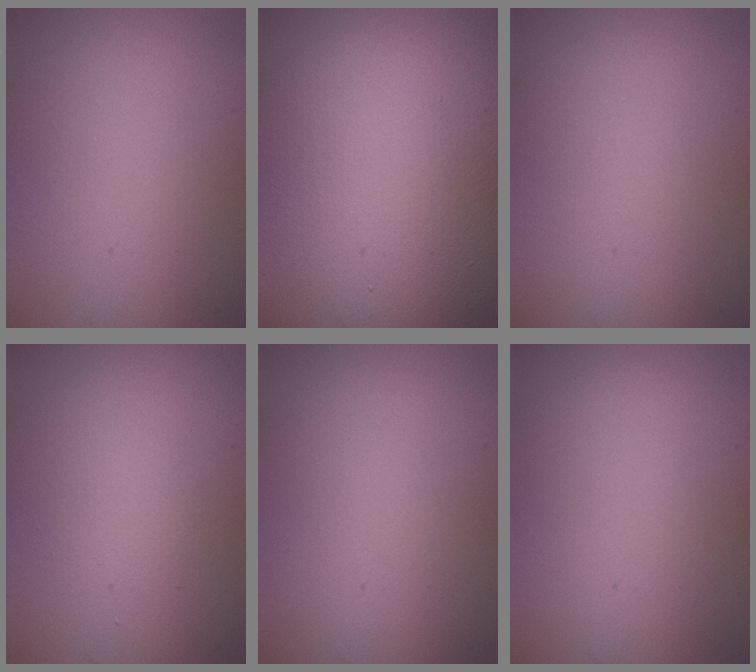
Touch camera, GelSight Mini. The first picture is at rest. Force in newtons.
{"total": 25.7, "press": 25.6, "slide": 1.1}
{"total": 0.0}
{"total": 1.4, "press": 1.4, "slide": 0.0}
{"total": 0.0}
{"total": 0.0}